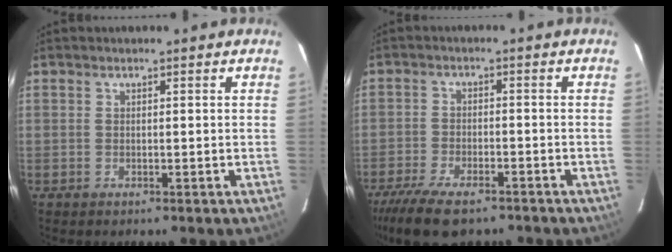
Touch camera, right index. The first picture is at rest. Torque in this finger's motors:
{"motor_torque": [1.30, -0.83, 0.45, 0.12]}